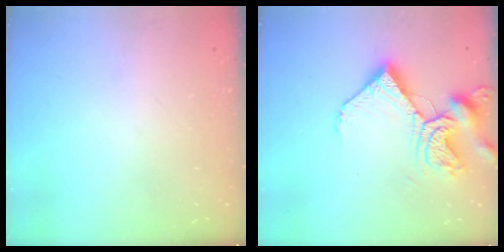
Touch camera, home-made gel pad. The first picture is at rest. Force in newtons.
{"total": 12.6, "press": 12.5, "slide": 1.6}